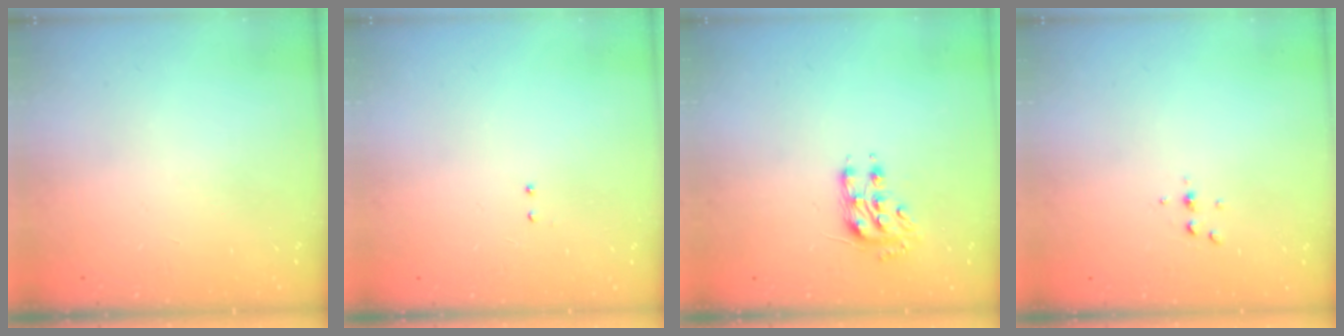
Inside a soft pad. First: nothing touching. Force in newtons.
{"total": 2.1, "press": 2.0, "slide": 0.6}
{"total": 8.1, "press": 8.0, "slide": 1.0}
{"total": 2.5, "press": 2.4, "slide": 0.2}